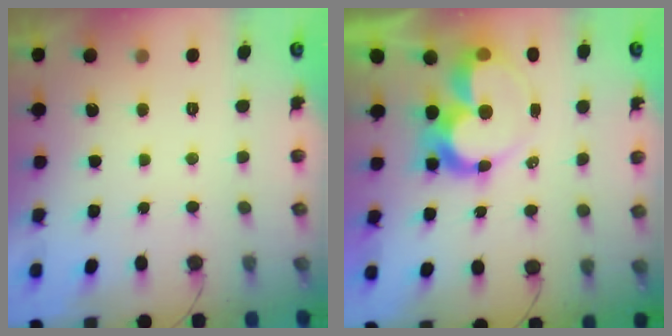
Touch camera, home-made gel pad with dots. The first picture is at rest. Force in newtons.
{"total": 11.8, "press": 11.8, "slide": 1.2}